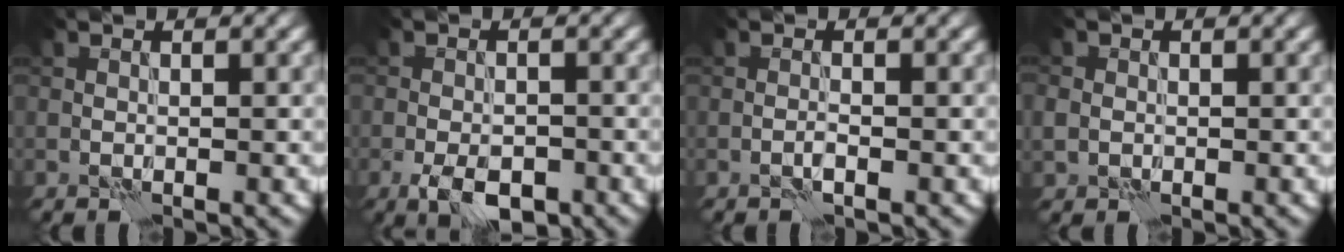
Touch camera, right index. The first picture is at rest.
{"total": 4.3, "force": [-2.3, 2.0, 3.1], "torque": [-0.051, -0.003, -0.040]}
{"total": 0.8, "force": [-0.4, 0.0, 0.6], "torque": [-0.013, 0.002, -0.010]}
{"total": 2.0, "force": [-0.2, 1.8, 0.8], "torque": [-0.014, 0.002, -0.001]}